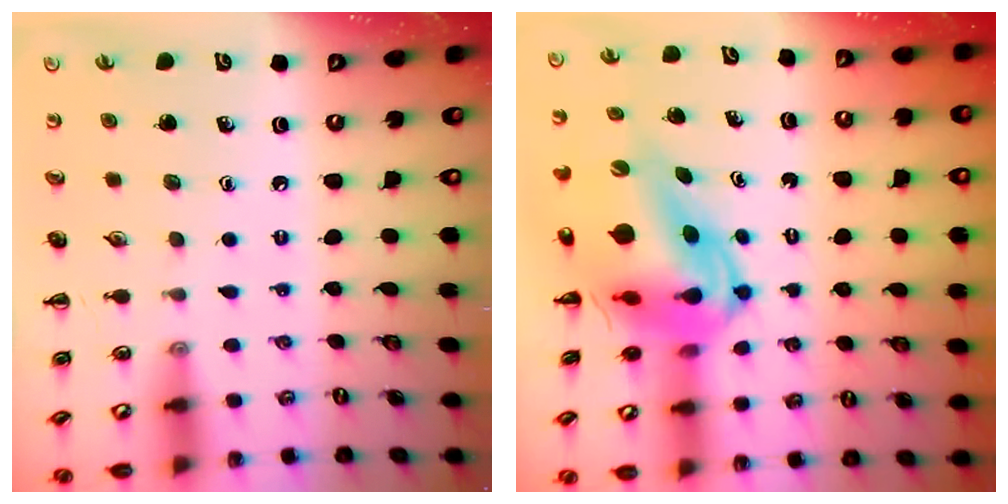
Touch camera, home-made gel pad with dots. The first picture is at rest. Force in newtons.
{"total": 11.3, "press": 10.7, "slide": 3.4}